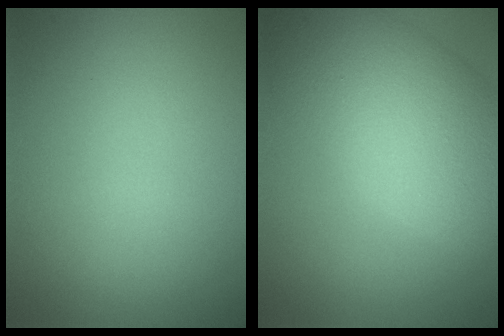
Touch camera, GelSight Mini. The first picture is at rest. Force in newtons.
{"total": 10.1, "press": 10.1, "slide": 0.3}